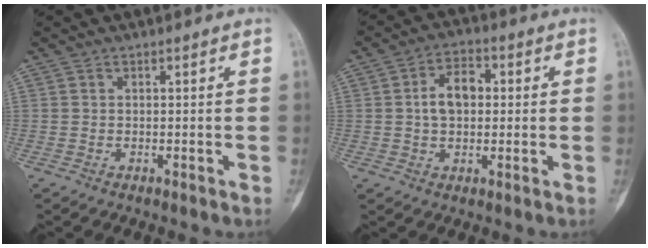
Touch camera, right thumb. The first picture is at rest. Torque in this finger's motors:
{"motor_torque": [-0.19, 0.35, 0.49, 0.09, 0.11]}